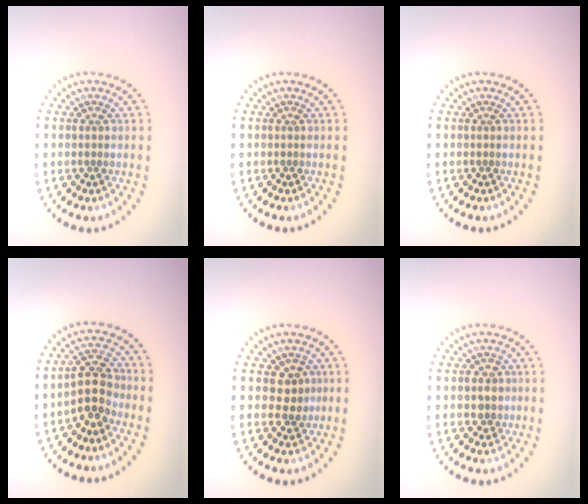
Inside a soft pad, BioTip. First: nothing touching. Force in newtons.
{"total": 0.0}
{"total": 0.0}
{"total": 3.6, "press": 3.3, "slide": 1.3}
{"total": 2.0, "press": 1.8, "slide": 0.7}
{"total": 1.2, "press": 1.0, "slide": 0.6}